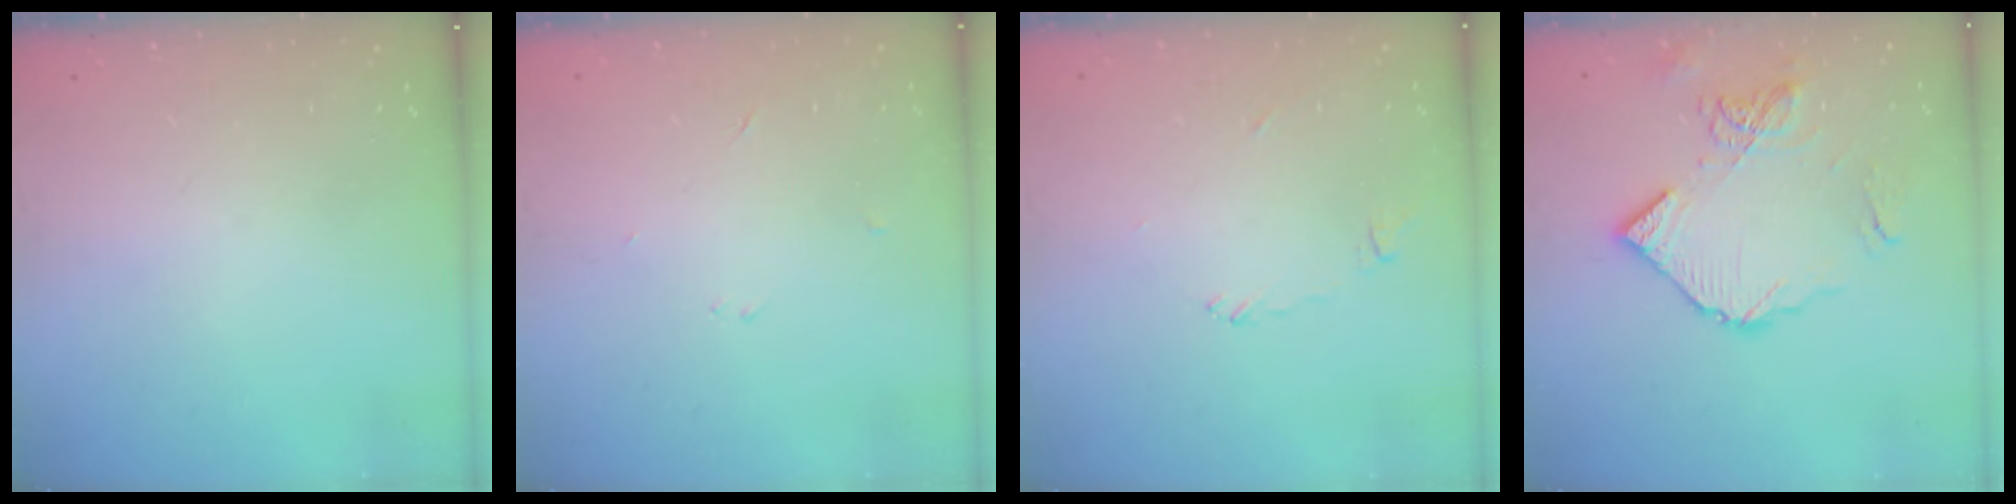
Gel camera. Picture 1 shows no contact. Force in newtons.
{"total": 2.3, "press": 2.3, "slide": 0.3}
{"total": 4.1, "press": 4.1, "slide": 0.1}
{"total": 12.2, "press": 12.2, "slide": 1.3}